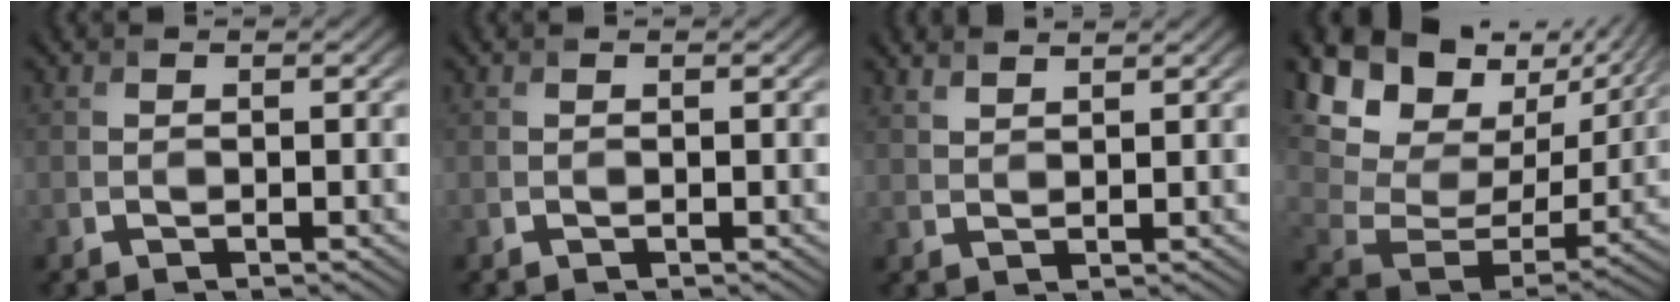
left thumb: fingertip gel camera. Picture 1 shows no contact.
{"total": 0.0}
{"total": 2.6, "force": [2.4, 0.6, 1.0], "torque": [-0.022, -0.001, 0.050]}
{"total": 16.9, "force": [8.1, 11.0, 9.9], "torque": [-0.220, 0.014, 0.159]}